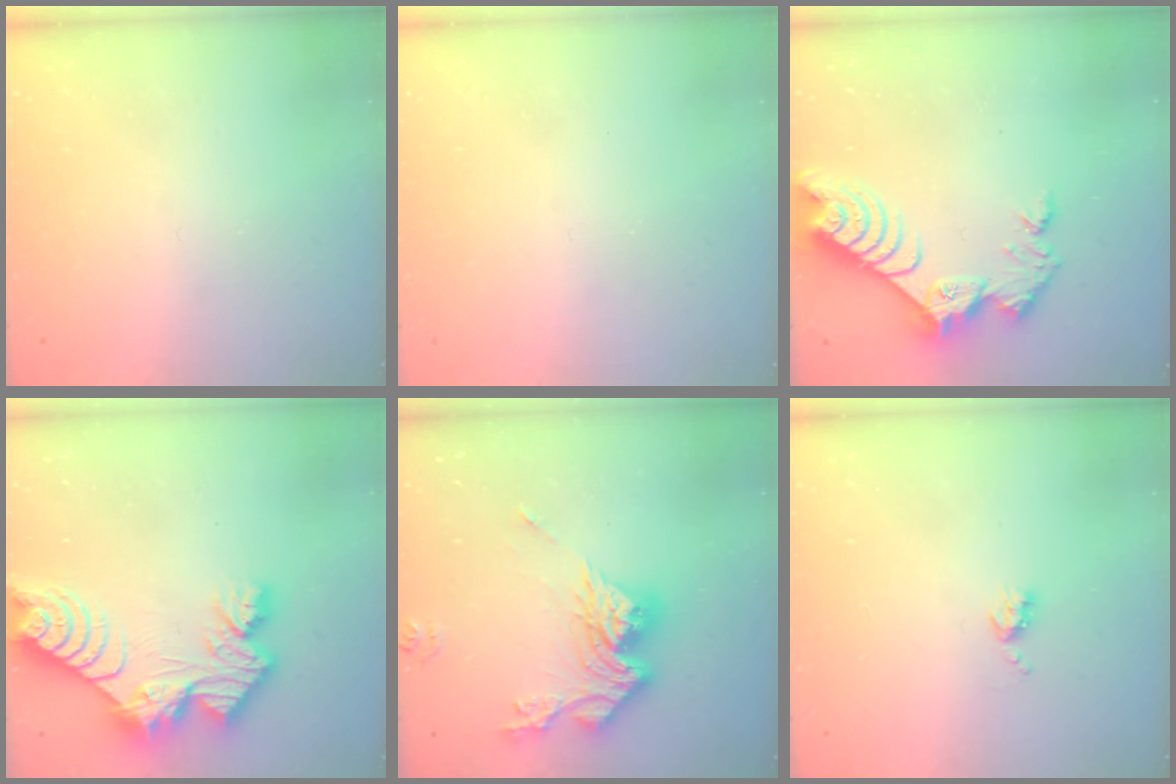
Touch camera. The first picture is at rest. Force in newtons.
{"total": 0.7, "press": 0.7, "slide": 0.1}
{"total": 9.6, "press": 9.5, "slide": 0.9}
{"total": 14.5, "press": 14.4, "slide": 1.2}
{"total": 16.4, "press": 16.3, "slide": 1.9}
{"total": 5.8, "press": 5.7, "slide": 0.8}